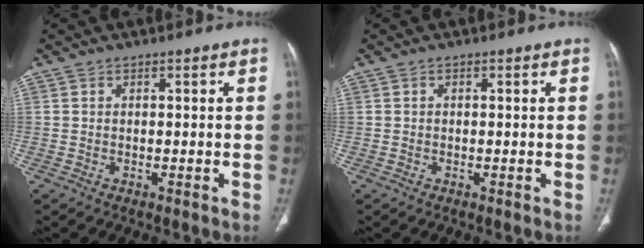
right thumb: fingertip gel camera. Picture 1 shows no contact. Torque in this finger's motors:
{"motor_torque": [-0.30, -0.16, -0.34, 0.19, 0.02]}